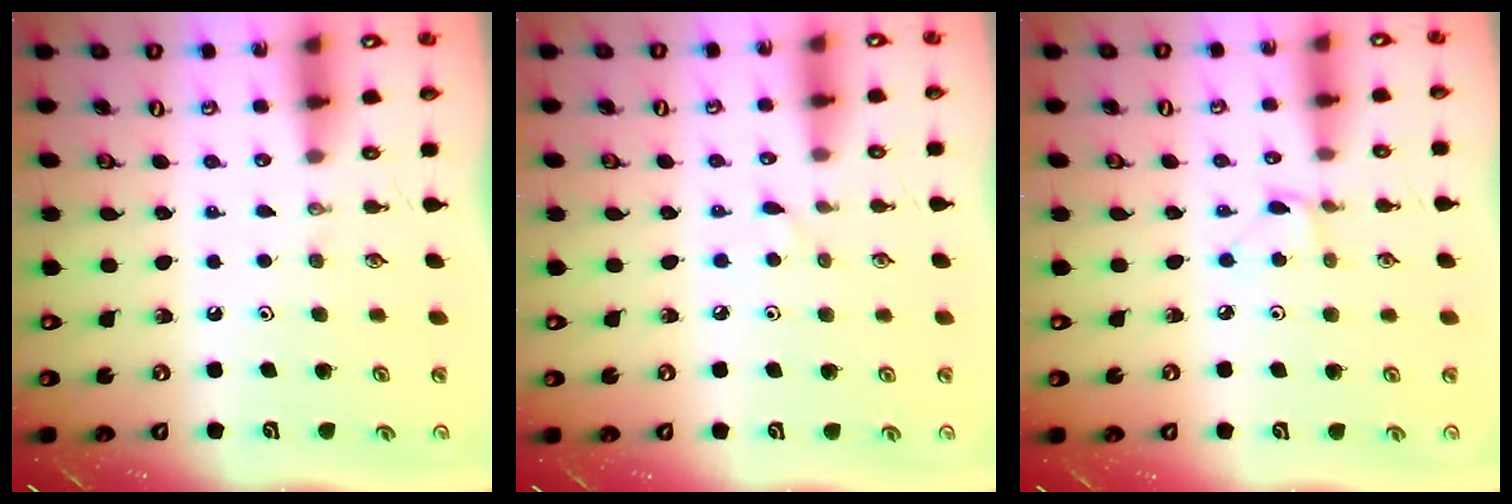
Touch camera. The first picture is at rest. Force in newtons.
{"total": 3.0, "press": 3.0, "slide": 0.2}
{"total": 2.0, "press": 2.0, "slide": 0.3}